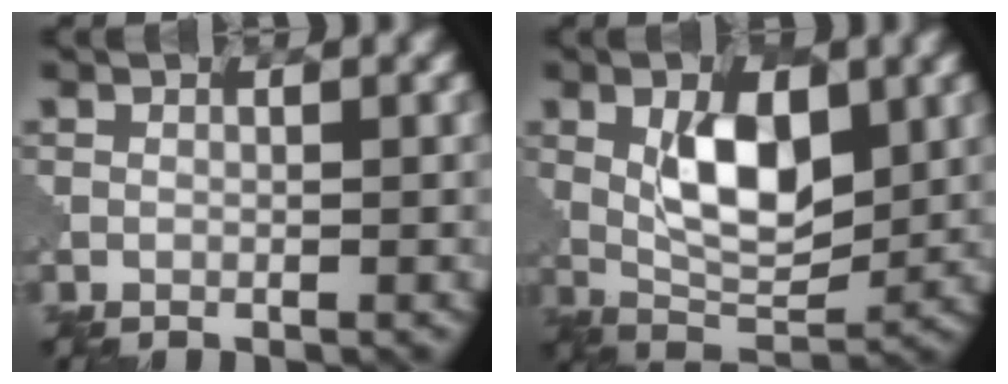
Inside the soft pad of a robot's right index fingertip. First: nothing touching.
{"total": 6.6, "force": [1.5, 3.3, 5.6], "torque": [-0.099, -0.004, 0.032]}